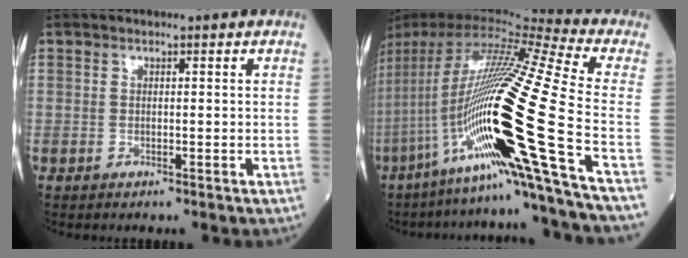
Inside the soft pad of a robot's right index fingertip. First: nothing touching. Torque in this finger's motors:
{"motor_torque": [1.55, -0.59, 1.06, 0.21]}